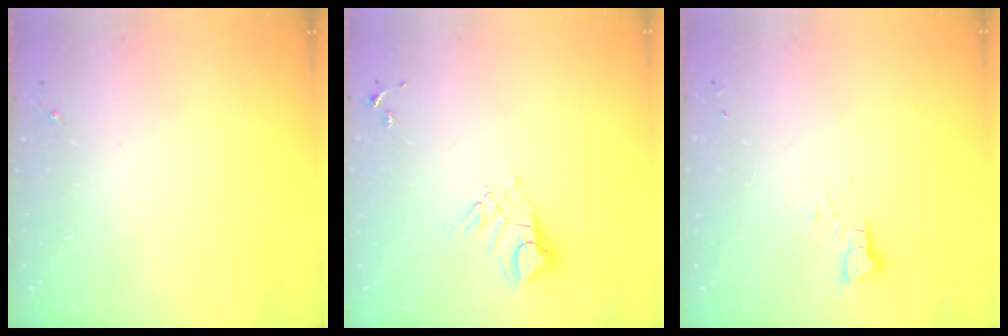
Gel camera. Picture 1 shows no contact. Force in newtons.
{"total": 9.4, "press": 9.4, "slide": 0.9}
{"total": 3.4, "press": 3.4, "slide": 0.1}